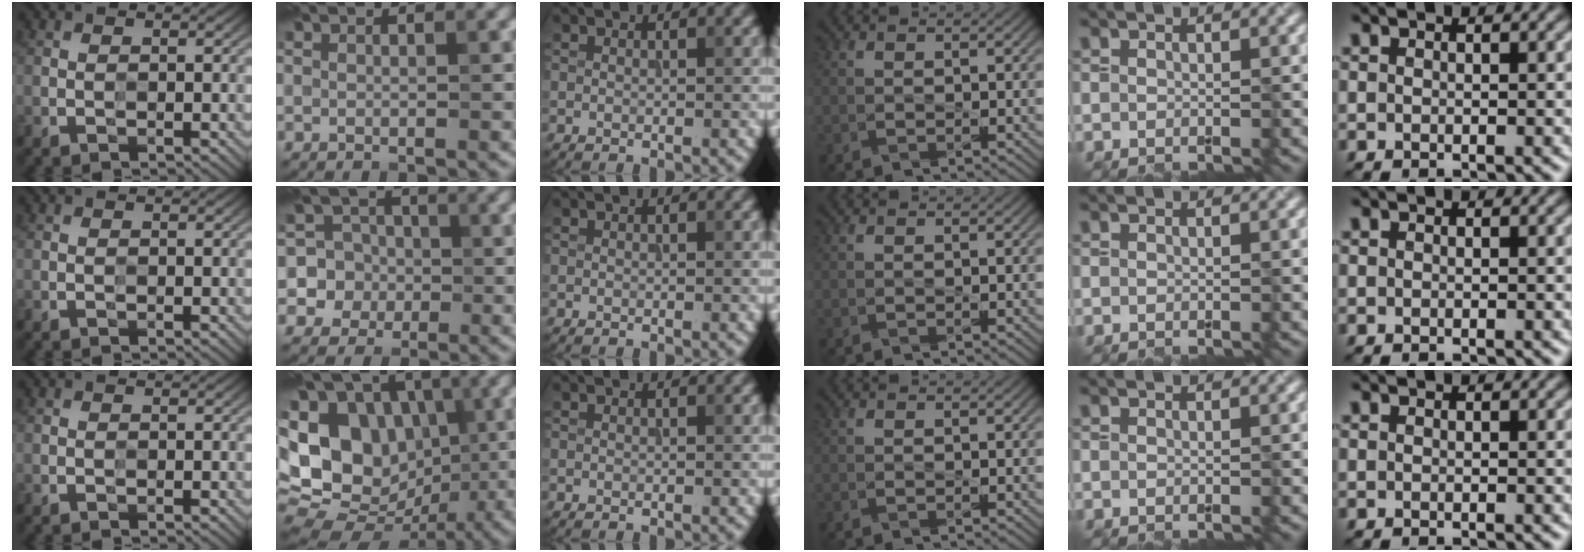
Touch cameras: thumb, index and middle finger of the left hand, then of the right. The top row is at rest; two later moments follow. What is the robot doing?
{"motion": "wipe", "object": "paper plate"}